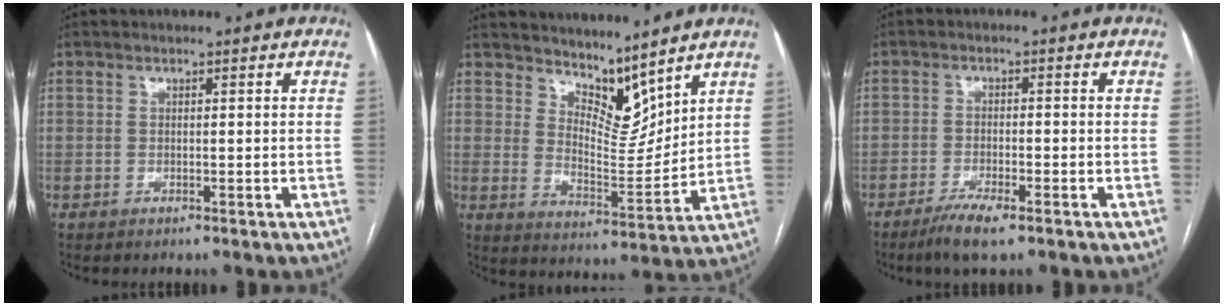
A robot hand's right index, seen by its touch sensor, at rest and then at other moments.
{"total": 7.9, "force": [7.2, 2.2, 2.5], "torque": [-0.038, -0.014, 0.135]}
{"total": 4.6, "force": [-3.2, 0.5, 3.2], "torque": [-0.063, -0.010, -0.059]}